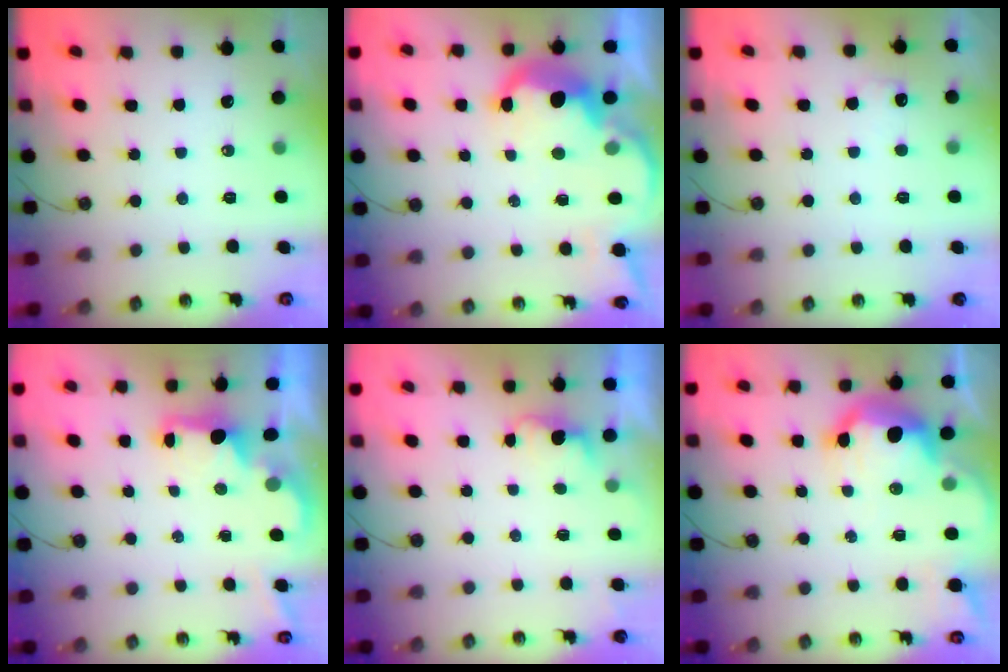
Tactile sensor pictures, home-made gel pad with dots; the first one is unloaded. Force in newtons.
{"total": 13.3, "press": 13.2, "slide": 0.9}
{"total": 5.1, "press": 5.0, "slide": 1.0}
{"total": 1.9, "press": 1.8, "slide": 0.7}
{"total": 1.3, "press": 1.1, "slide": 0.8}
{"total": 15.2, "press": 15.1, "slide": 0.9}